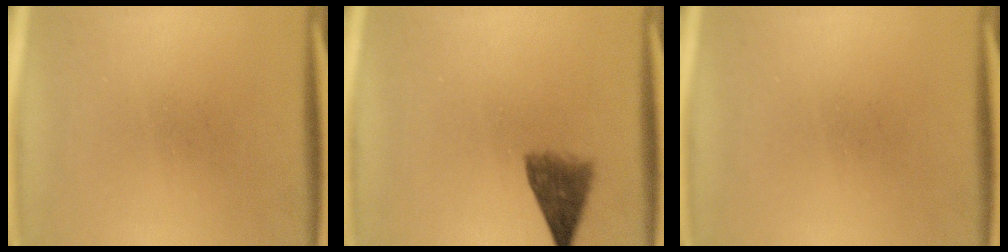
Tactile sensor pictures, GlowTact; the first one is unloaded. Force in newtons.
{"total": 4.9}
{"total": 0.0}